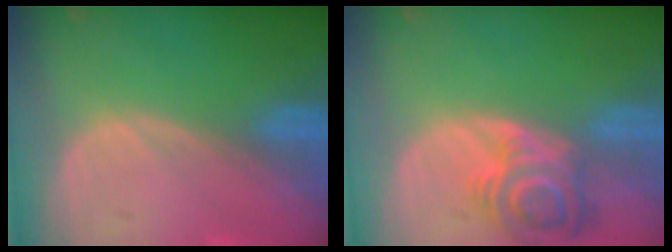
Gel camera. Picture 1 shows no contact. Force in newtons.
{"total": 6.1, "press": 6.1, "slide": 0.3}